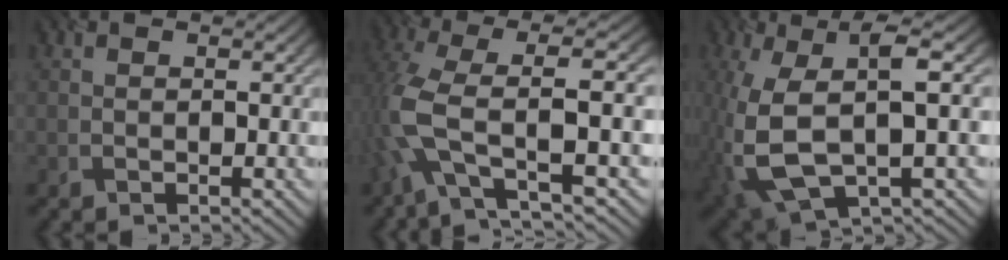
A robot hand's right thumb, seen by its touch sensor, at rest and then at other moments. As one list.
[{"total": 9.7, "force": [-0.9, 3.3, 9.0], "torque": [-0.185, 0.013, -0.039]}, {"total": 12.0, "force": [-0.6, 5.1, 10.9], "torque": [-0.263, -0.021, -0.003]}]